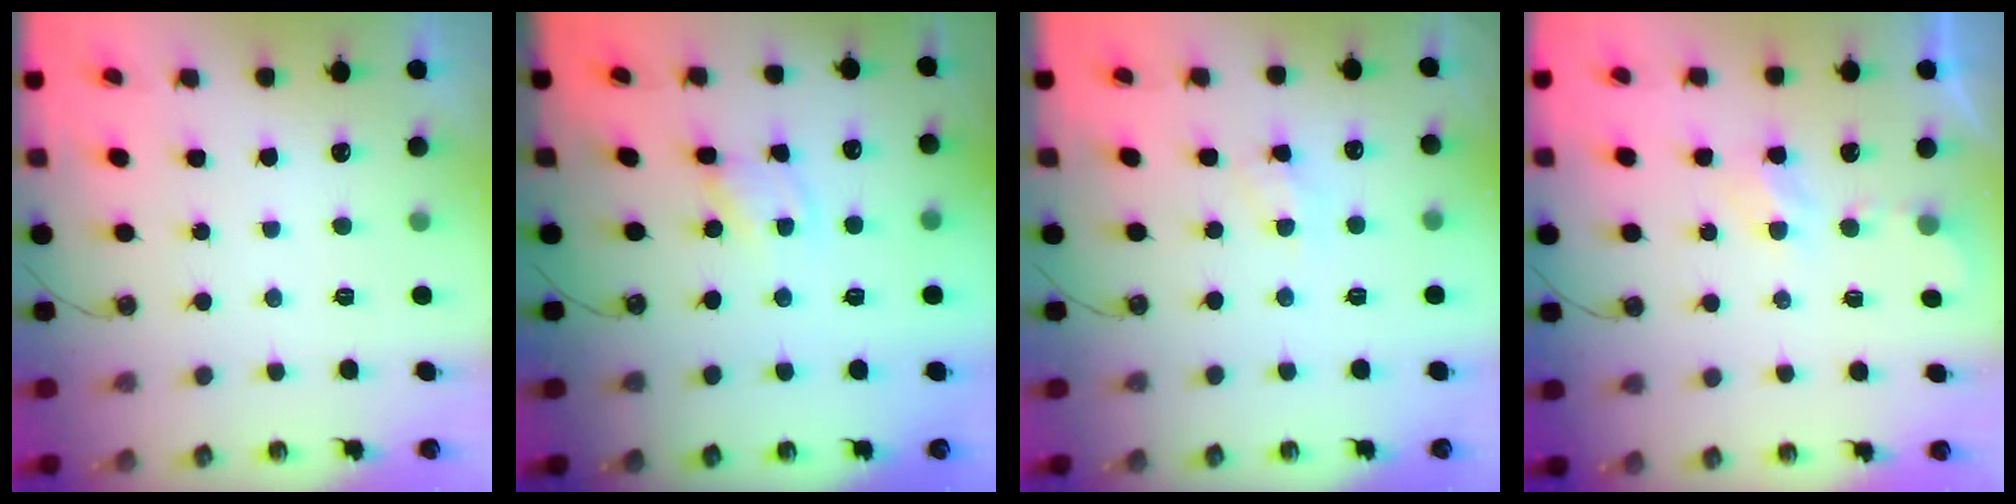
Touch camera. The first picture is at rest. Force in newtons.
{"total": 1.8, "press": 1.8, "slide": 0.2}
{"total": 4.9, "press": 4.8, "slide": 0.7}
{"total": 3.2, "press": 3.2, "slide": 0.6}